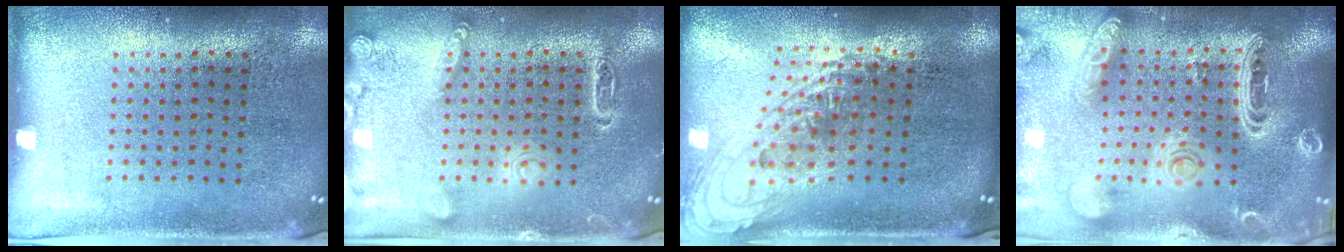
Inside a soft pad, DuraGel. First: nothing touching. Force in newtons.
{"total": 2.7, "press": 2.7, "slide": 0.3}
{"total": 1.5, "press": 1.2, "slide": 1.0}
{"total": 3.7, "press": 2.9, "slide": 2.2}